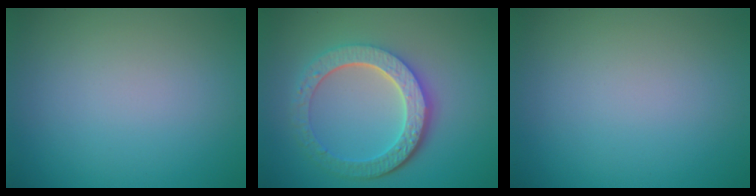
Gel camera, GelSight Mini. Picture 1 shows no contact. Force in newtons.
{"total": 6.1, "press": 4.6, "slide": 4.0}
{"total": 0.0}